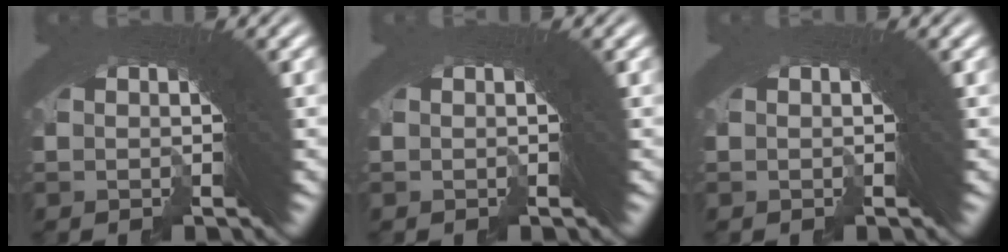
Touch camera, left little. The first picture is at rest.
{"total": 0.0}
{"total": 0.0}